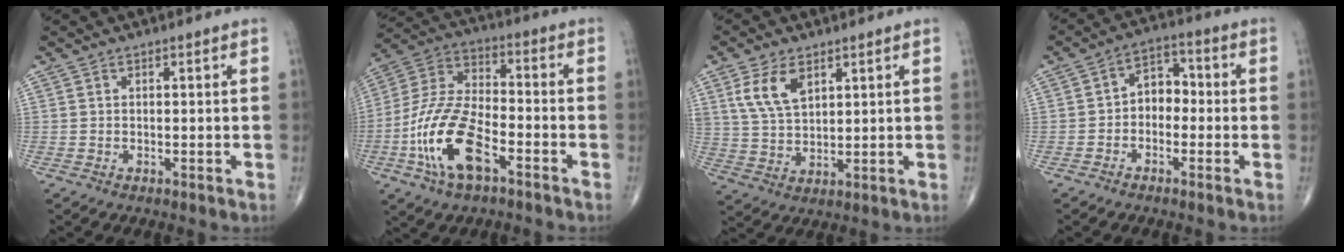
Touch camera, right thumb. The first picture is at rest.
{"total": 16.5, "force": [-6.7, 7.6, 13.0], "torque": [-0.267, 0.033, -0.130]}
{"total": 8.1, "force": [3.8, 4.5, 5.5], "torque": [-0.097, -0.013, 0.082]}
{"total": 6.1, "force": [-1.0, 4.5, 4.0], "torque": [-0.038, 0.030, -0.034]}